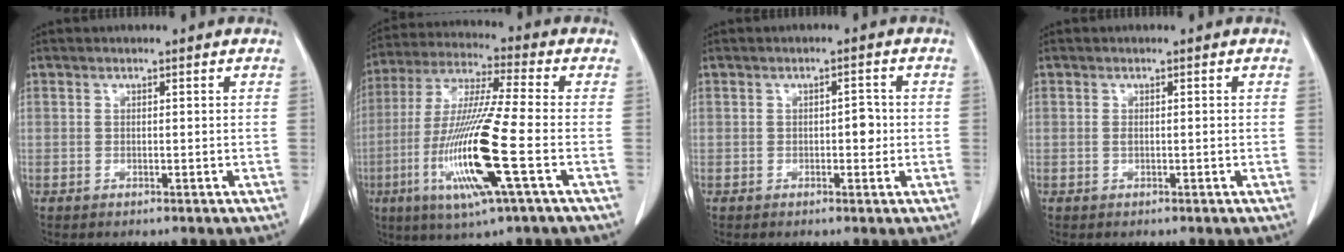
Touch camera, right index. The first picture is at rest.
{"total": 16.5, "force": [-4.9, -0.1, 15.8], "torque": [-0.327, -0.020, -0.097]}
{"total": 2.3, "force": [-0.3, 1.2, 2.0], "torque": [-0.023, 0.004, -0.003]}
{"total": 0.9, "force": [-0.1, 0.2, 0.9], "torque": [-0.017, -0.001, 0.001]}